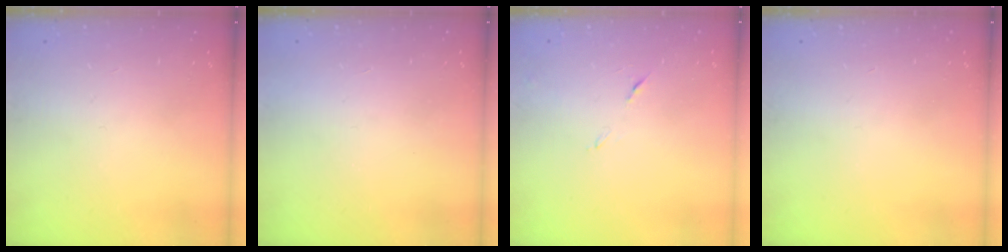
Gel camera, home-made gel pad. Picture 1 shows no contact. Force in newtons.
{"total": 1.7, "press": 1.6, "slide": 0.1}
{"total": 6.1, "press": 6.1, "slide": 0.6}
{"total": 0.0}